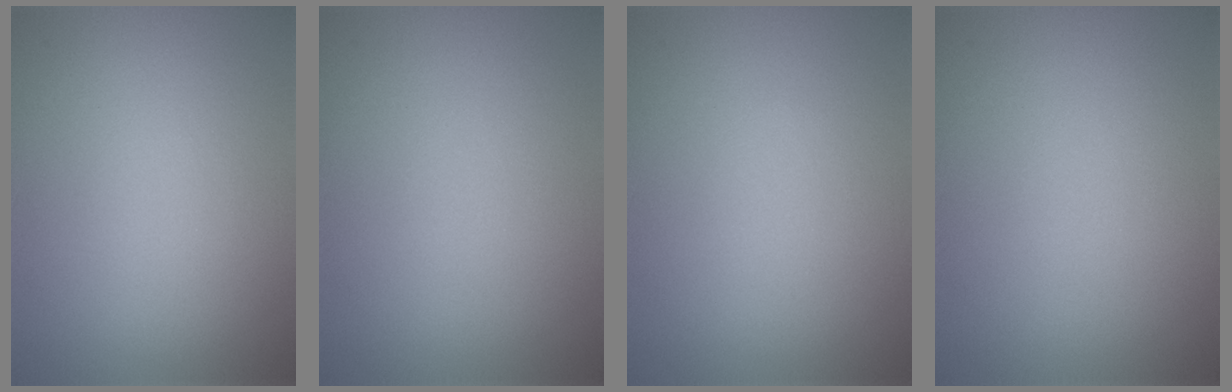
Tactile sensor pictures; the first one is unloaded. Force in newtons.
{"total": 0.0}
{"total": 0.0}
{"total": 0.0}